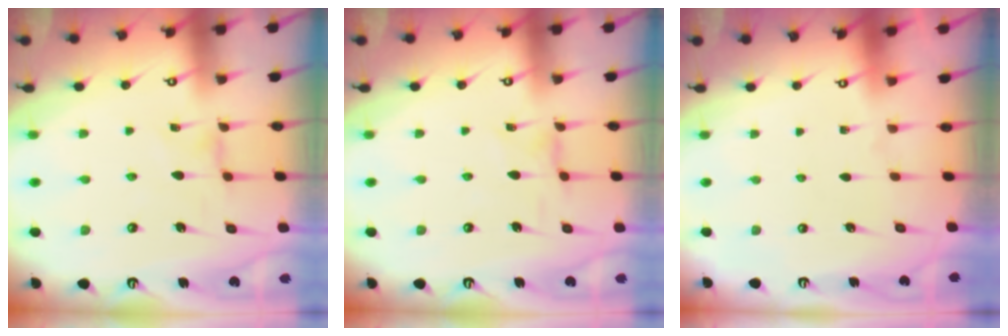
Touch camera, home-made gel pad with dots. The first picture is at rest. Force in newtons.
{"total": 0.0}
{"total": 0.0}